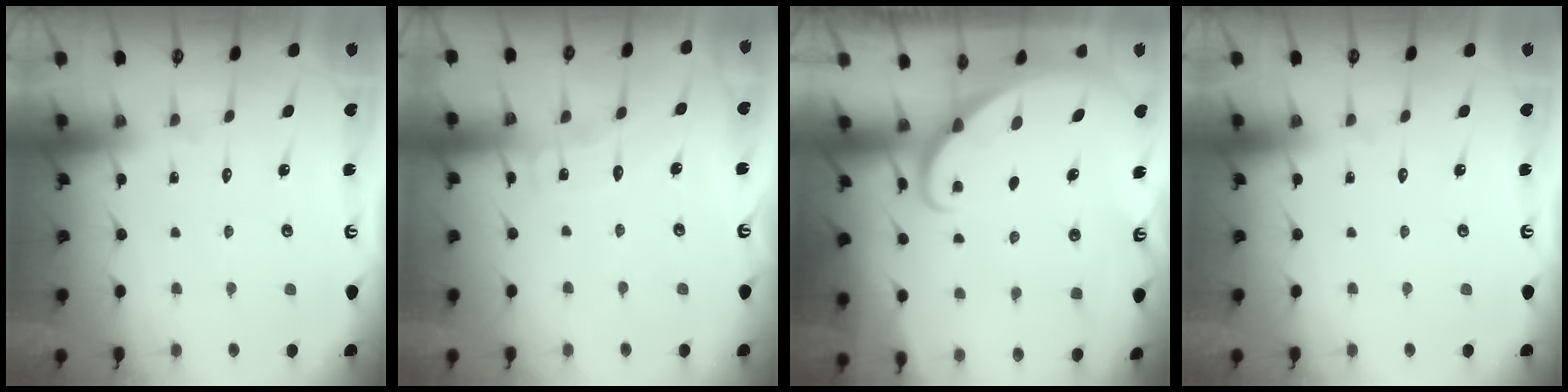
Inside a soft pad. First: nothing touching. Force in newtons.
{"total": 5.7, "press": 5.7, "slide": 0.6}
{"total": 1.7, "press": 1.7, "slide": 0.1}
{"total": 0.0}